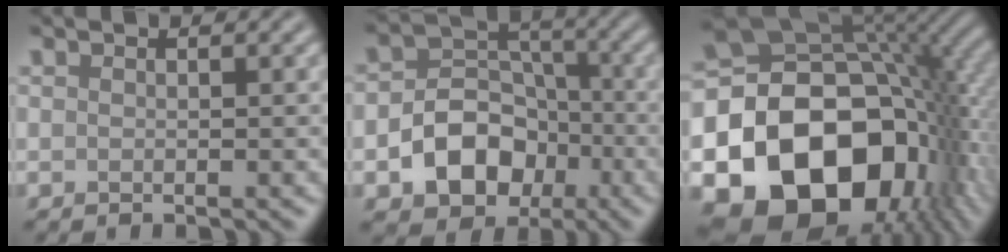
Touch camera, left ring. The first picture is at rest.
{"total": 7.3, "force": [-2.6, 5.6, 4.0], "torque": [-0.056, -0.003, -0.044]}
{"total": 19.9, "force": [-5.6, 14.1, 12.8], "torque": [-0.231, -0.031, -0.085]}